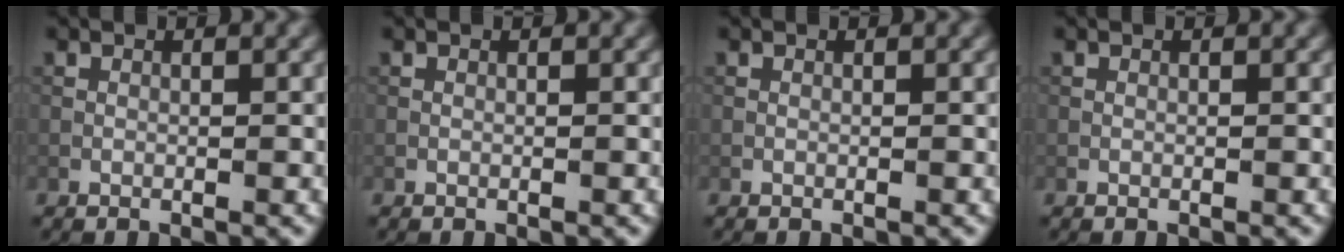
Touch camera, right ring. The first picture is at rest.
{"total": 0.0}
{"total": 0.0}
{"total": 0.0}